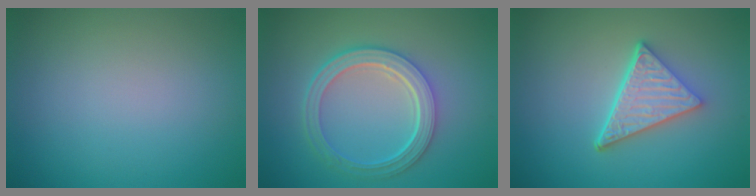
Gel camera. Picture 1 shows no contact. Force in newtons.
{"total": 5.1, "press": 3.7, "slide": 3.5}
{"total": 5.0, "press": 3.6, "slide": 3.5}